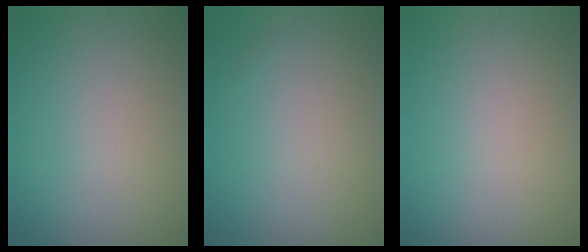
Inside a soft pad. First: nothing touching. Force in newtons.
{"total": 0.0}
{"total": 0.0}